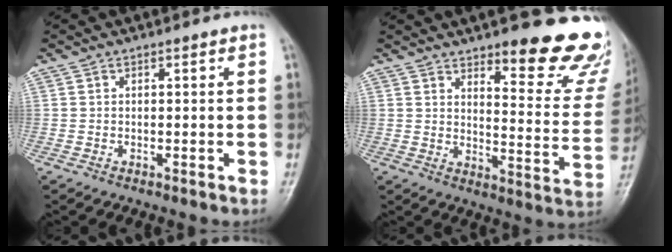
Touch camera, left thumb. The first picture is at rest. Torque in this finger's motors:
{"motor_torque": [0.31, 0.28, 0.19, -0.14, 0.09]}